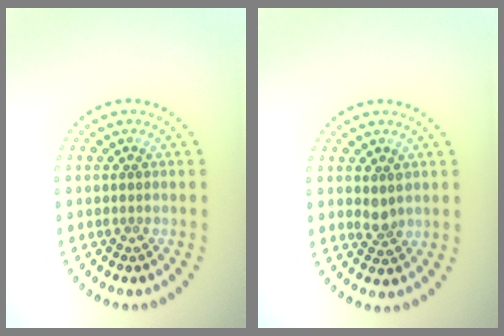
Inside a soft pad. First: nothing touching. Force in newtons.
{"total": 1.7, "press": 1.6, "slide": 0.5}